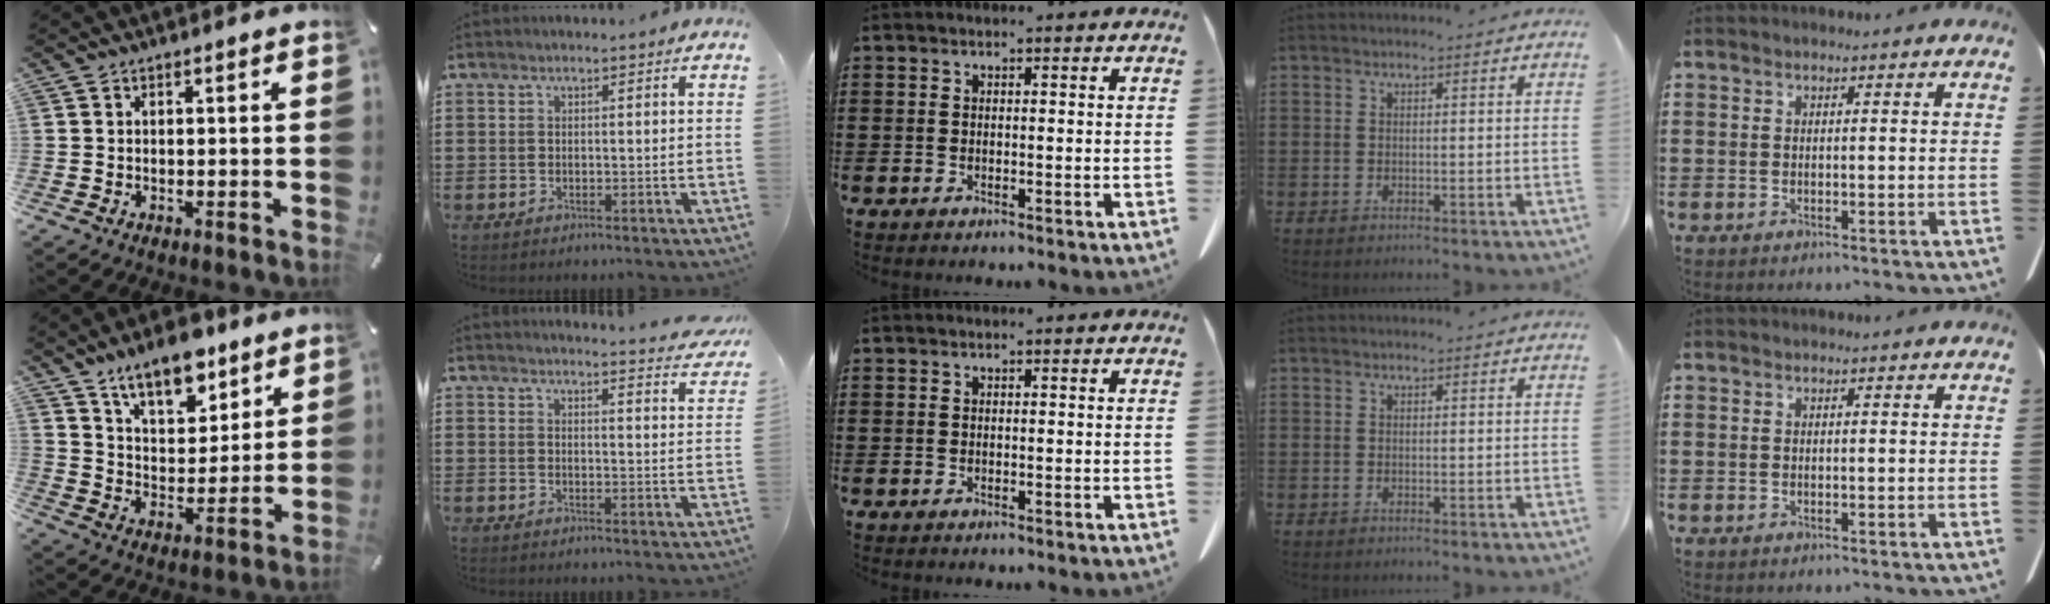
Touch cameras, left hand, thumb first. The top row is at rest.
{"thumb": {"total": 12.8, "force": [10.1, 5.9, 5.1], "torque": [-0.078, -0.063, 0.184]}, "index": {"total": 3.5, "force": [3.4, -0.1, 0.7], "torque": [-0.019, -0.018, 0.061]}}